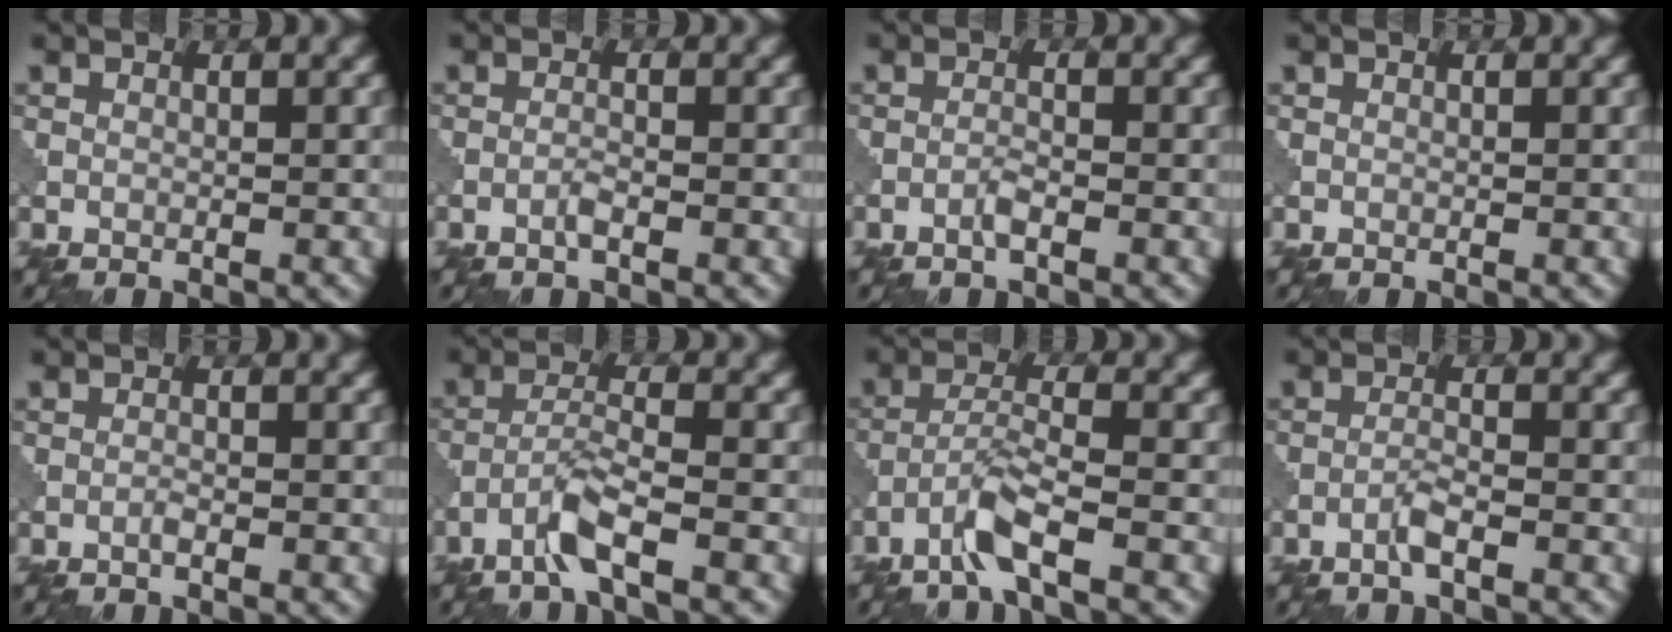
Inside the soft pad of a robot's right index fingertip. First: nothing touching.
{"total": 1.0, "force": [-0.6, 0.1, 0.8], "torque": [-0.016, 0.002, -0.014]}
{"total": 1.2, "force": [-0.7, 0.2, 0.9], "torque": [-0.019, 0.003, -0.017]}
{"total": 0.0}
{"total": 0.7, "force": [-0.4, 0.1, 0.5], "torque": [-0.011, 0.001, -0.010]}
{"total": 3.4, "force": [-2.2, 0.2, 2.6], "torque": [-0.053, 0.008, -0.053]}
{"total": 3.6, "force": [-2.4, 0.3, 2.7], "torque": [-0.056, 0.009, -0.058]}
{"total": 1.7, "force": [-1.0, 0.2, 1.3], "torque": [-0.026, 0.006, -0.024]}